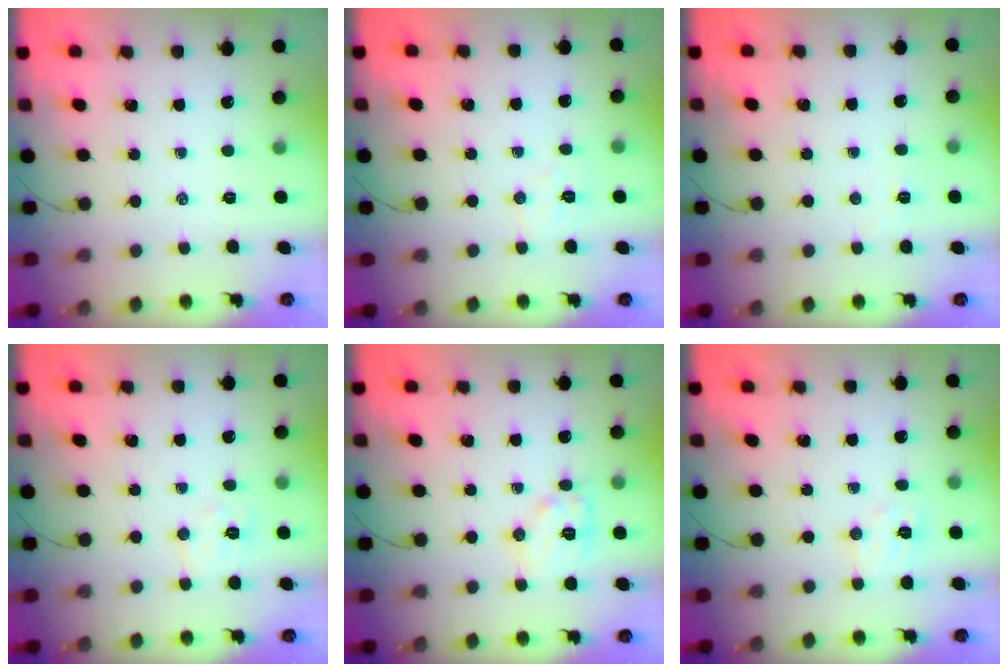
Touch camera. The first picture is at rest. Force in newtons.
{"total": 3.6, "press": 3.5, "slide": 0.8}
{"total": 2.6, "press": 2.4, "slide": 0.8}
{"total": 5.1, "press": 5.0, "slide": 1.0}
{"total": 9.4, "press": 9.4, "slide": 0.4}
{"total": 6.2, "press": 6.1, "slide": 1.0}